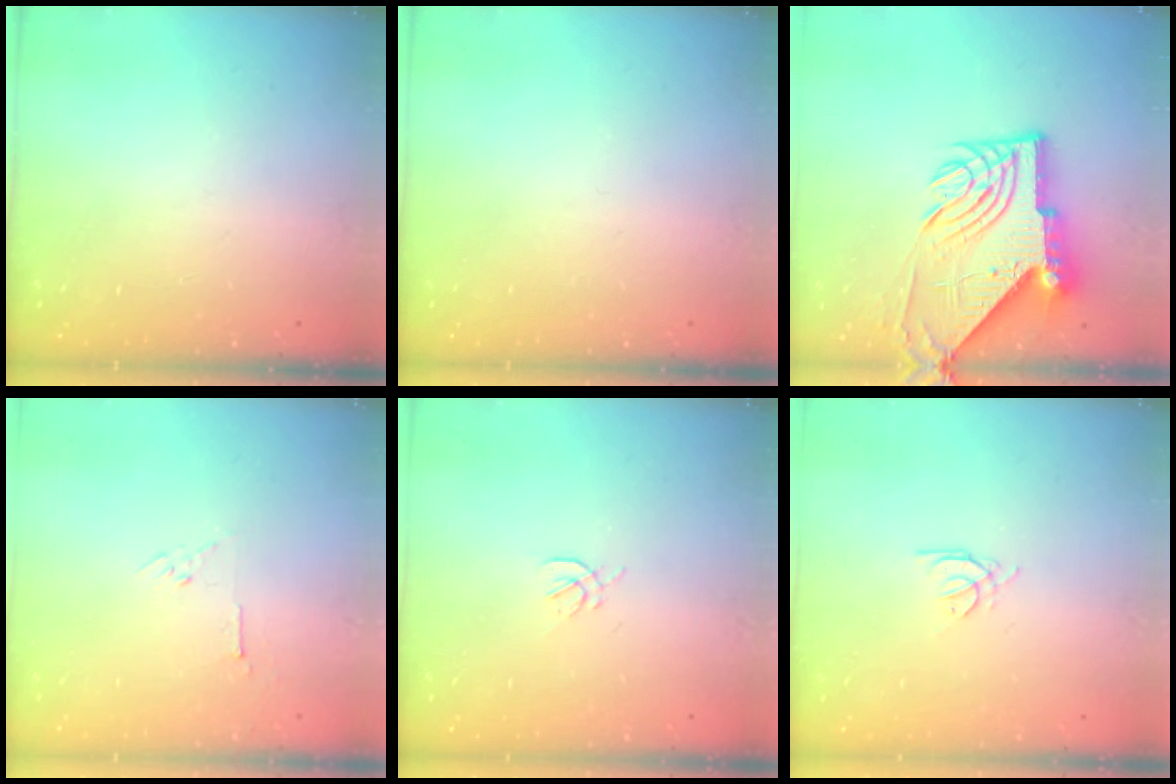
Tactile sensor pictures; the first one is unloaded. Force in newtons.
{"total": 0.0}
{"total": 14.6, "press": 14.5, "slide": 1.6}
{"total": 3.0, "press": 3.0, "slide": 0.7}
{"total": 1.6, "press": 1.5, "slide": 0.6}
{"total": 1.2, "press": 1.1, "slide": 0.4}